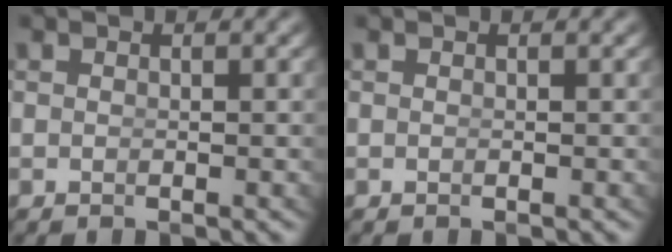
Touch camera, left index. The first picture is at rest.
{"total": 0.0}